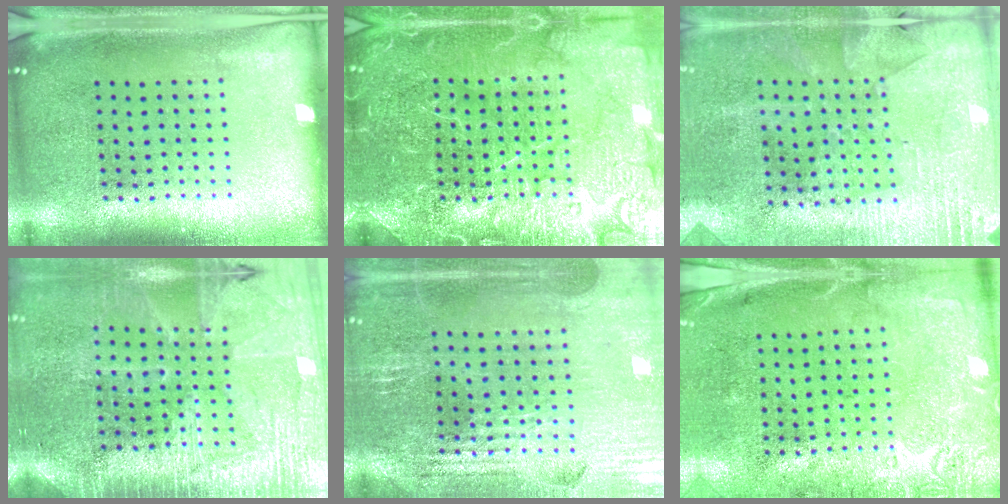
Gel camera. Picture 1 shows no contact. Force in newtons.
{"total": 7.1, "press": 7.0, "slide": 1.0}
{"total": 2.8, "press": 2.5, "slide": 1.1}
{"total": 3.5, "press": 3.2, "slide": 1.3}
{"total": 2.7, "press": 2.7, "slide": 0.5}
{"total": 2.8, "press": 2.2, "slide": 1.7}